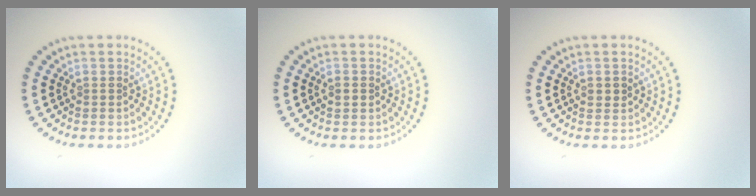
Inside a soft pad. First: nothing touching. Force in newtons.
{"total": 1.1, "press": 1.1, "slide": 0.1}
{"total": 0.9, "press": 0.9, "slide": 0.2}